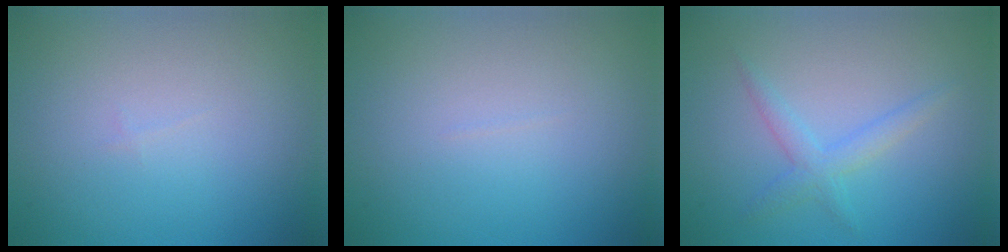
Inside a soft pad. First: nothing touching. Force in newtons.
{"total": 0.0}
{"total": 2.0, "press": 2.0, "slide": 0.2}